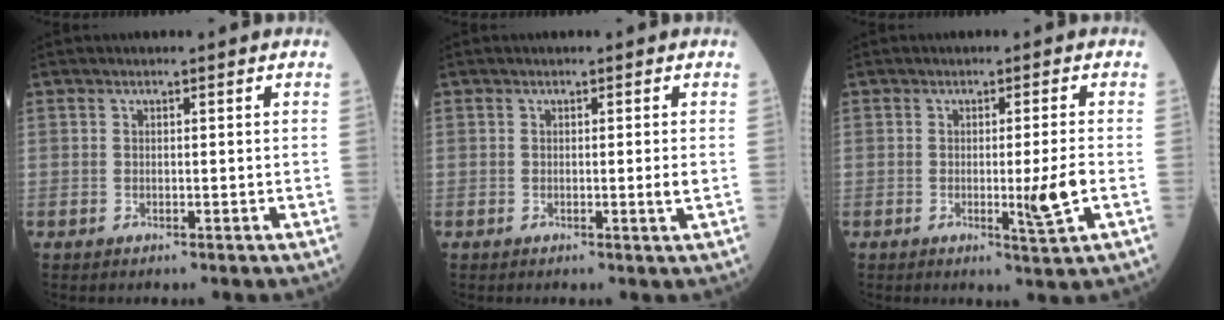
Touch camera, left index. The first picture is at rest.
{"total": 1.3, "force": [-0.2, -0.4, 1.2], "torque": [-0.018, -0.005, -0.002]}
{"total": 4.6, "force": [-1.0, -0.6, 4.5], "torque": [-0.072, -0.012, -0.013]}